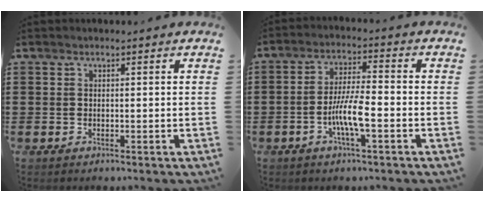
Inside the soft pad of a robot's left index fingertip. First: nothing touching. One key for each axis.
{"total": 6.6, "fx": -2.4, "fy": 1.3, "fz": 6.0, "tx": -0.122, "ty": -0.002, "tz": -0.049}